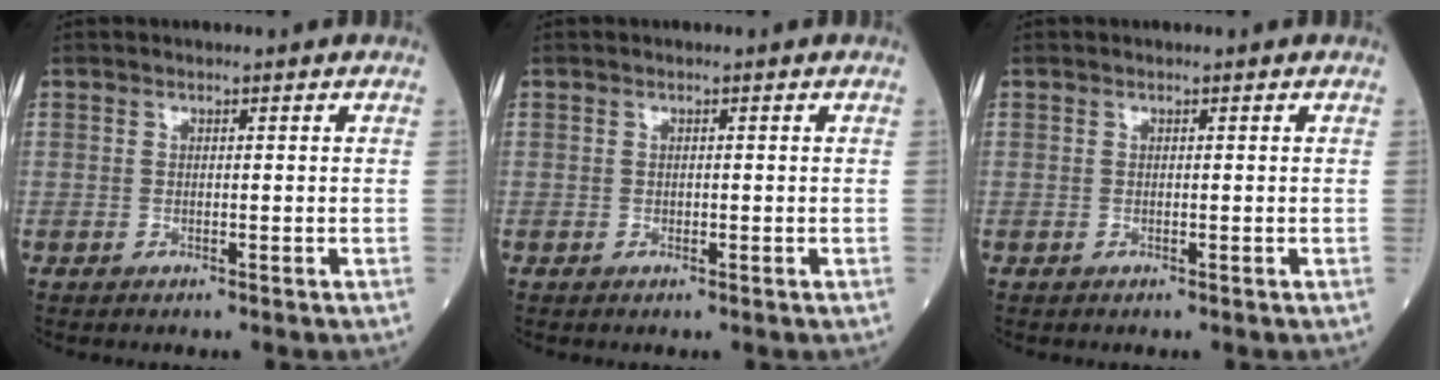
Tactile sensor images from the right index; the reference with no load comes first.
{"total": 0.0}
{"total": 0.0}